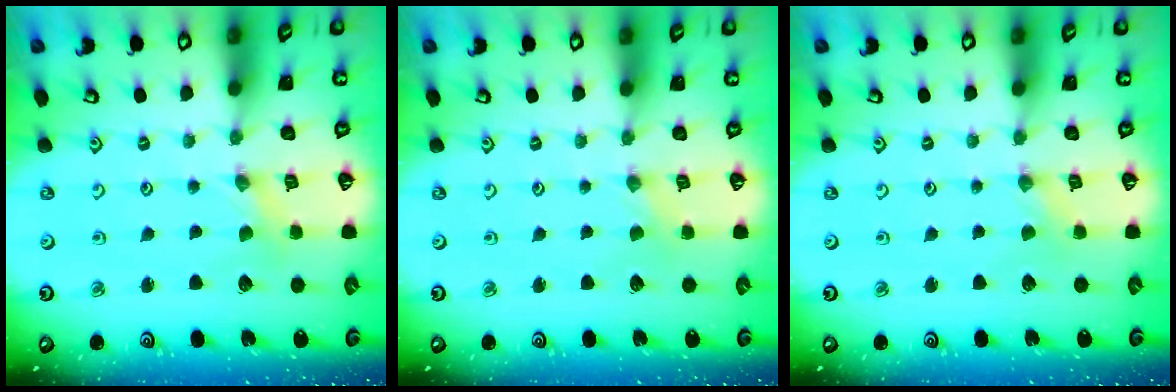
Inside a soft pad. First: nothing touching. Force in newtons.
{"total": 0.0}
{"total": 0.0}